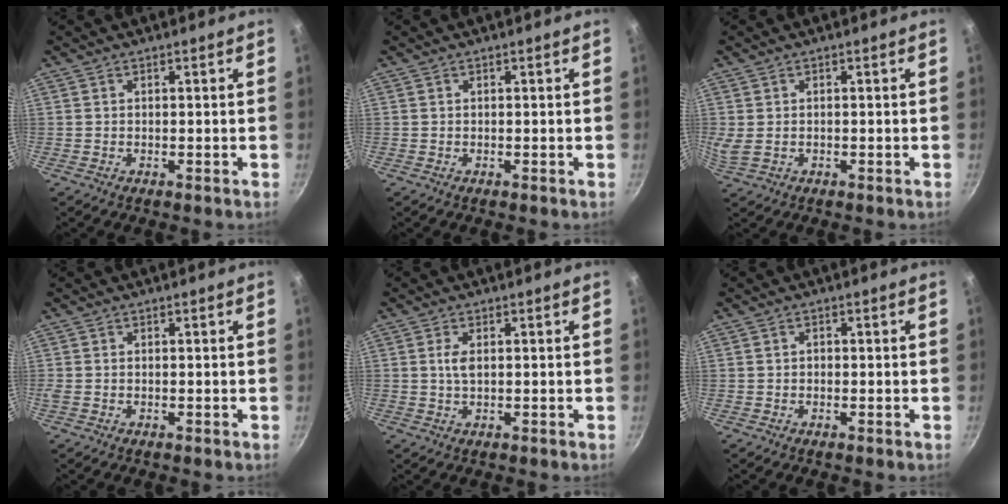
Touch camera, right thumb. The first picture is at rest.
{"total": 0.0}
{"total": 0.7, "force": [-0.3, 0.6, 0.4], "torque": [-0.010, 0.001, -0.003]}
{"total": 0.6, "force": [-0.1, 0.4, 0.4], "torque": [-0.010, 0.002, -0.002]}
{"total": 2.4, "force": [0.4, 1.1, 2.1], "torque": [-0.043, 0.002, 0.008]}
{"total": 0.6, "force": [-0.2, 0.5, 0.2], "torque": [-0.003, 0.003, -0.003]}